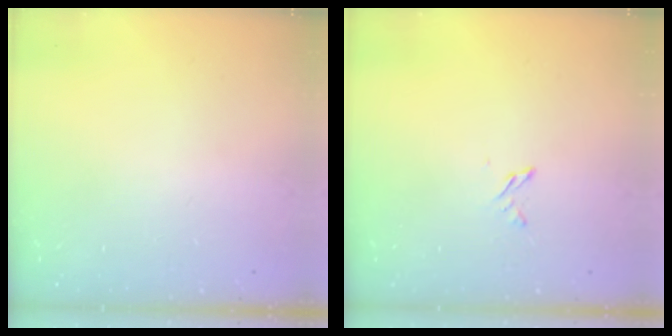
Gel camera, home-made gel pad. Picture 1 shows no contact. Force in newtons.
{"total": 2.6, "press": 2.6, "slide": 0.3}